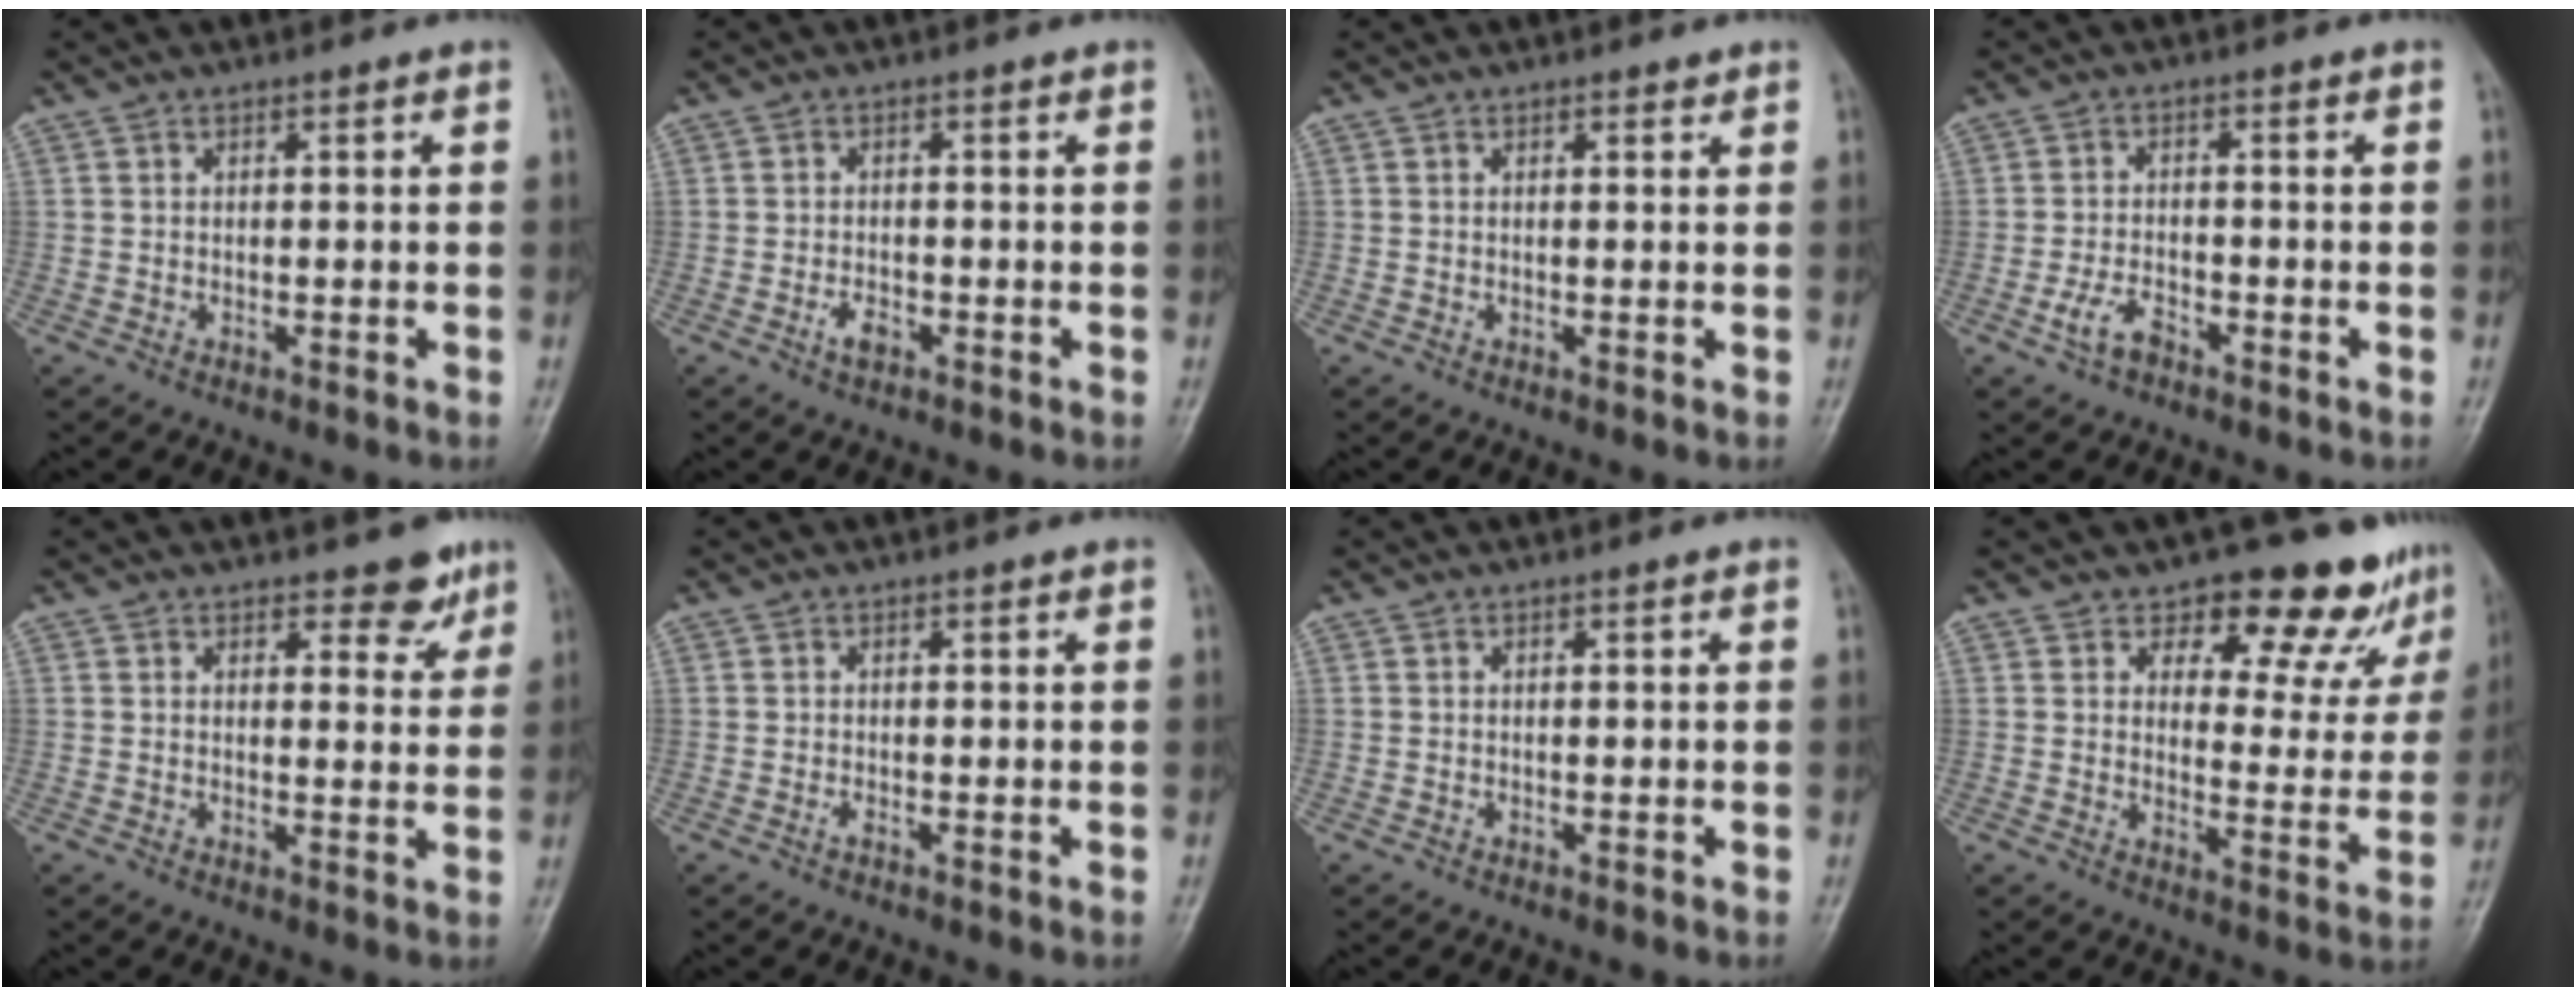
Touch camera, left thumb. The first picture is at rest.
{"total": 2.4, "force": [-1.2, 1.3, 1.6], "torque": [-0.030, 0.003, -0.021]}
{"total": 0.8, "force": [0.6, 0.4, 0.4], "torque": [-0.004, -0.003, 0.007]}
{"total": 4.1, "force": [-2.4, 2.0, 2.5], "torque": [-0.053, 0.015, -0.047]}
{"total": 4.5, "force": [3.4, 2.3, 1.9], "torque": [0.005, -0.022, 0.041]}
{"total": 0.5, "force": [-0.2, 0.2, 0.4], "torque": [-0.010, -0.002, -0.005]}
{"total": 0.0}
{"total": 13.9, "force": [11.8, 5.9, 4.3], "torque": [0.004, -0.087, 0.133]}